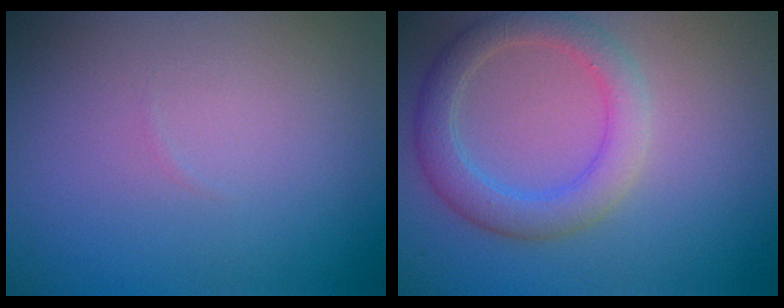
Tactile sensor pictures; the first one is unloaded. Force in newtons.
{"total": 3.8, "press": 3.8, "slide": 0.3}